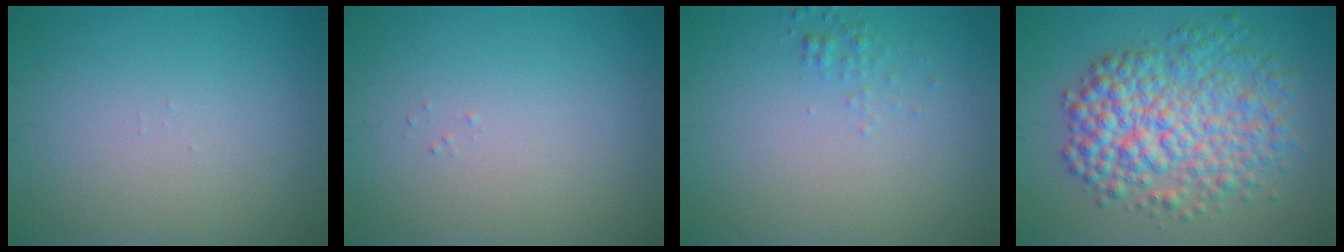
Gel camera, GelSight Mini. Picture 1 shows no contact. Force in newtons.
{"total": 0.0}
{"total": 0.9, "press": 0.9, "slide": 0.0}
{"total": 8.5, "press": 8.5, "slide": 0.1}